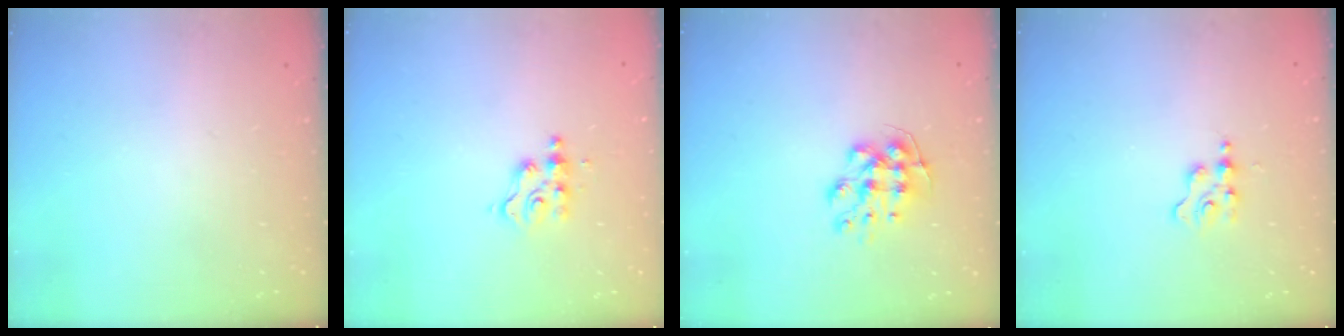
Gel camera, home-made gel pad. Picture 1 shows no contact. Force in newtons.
{"total": 3.9, "press": 3.9, "slide": 0.5}
{"total": 10.0, "press": 10.0, "slide": 0.6}
{"total": 2.4, "press": 2.4, "slide": 0.2}